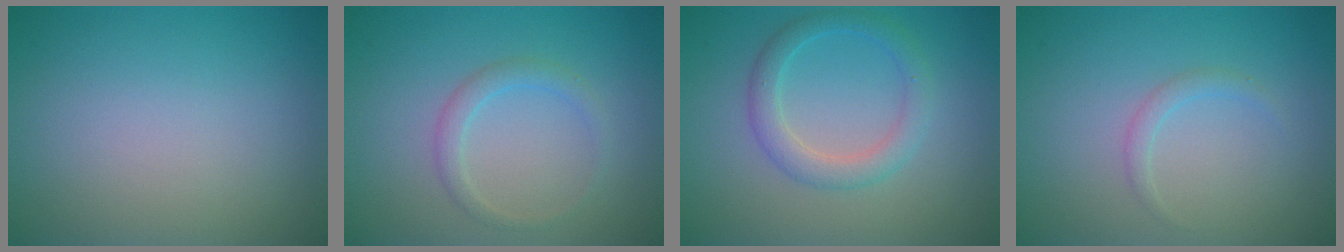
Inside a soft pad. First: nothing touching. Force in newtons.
{"total": 1.6, "press": 1.6, "slide": 0.1}
{"total": 2.8, "press": 2.8, "slide": 0.0}
{"total": 1.0, "press": 1.0, "slide": 0.1}